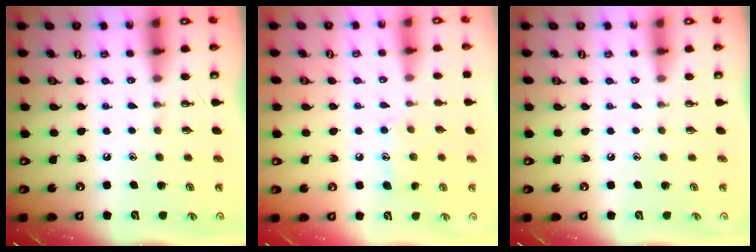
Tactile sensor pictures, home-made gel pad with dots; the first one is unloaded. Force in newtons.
{"total": 8.7, "press": 8.7, "slide": 0.1}
{"total": 0.0}